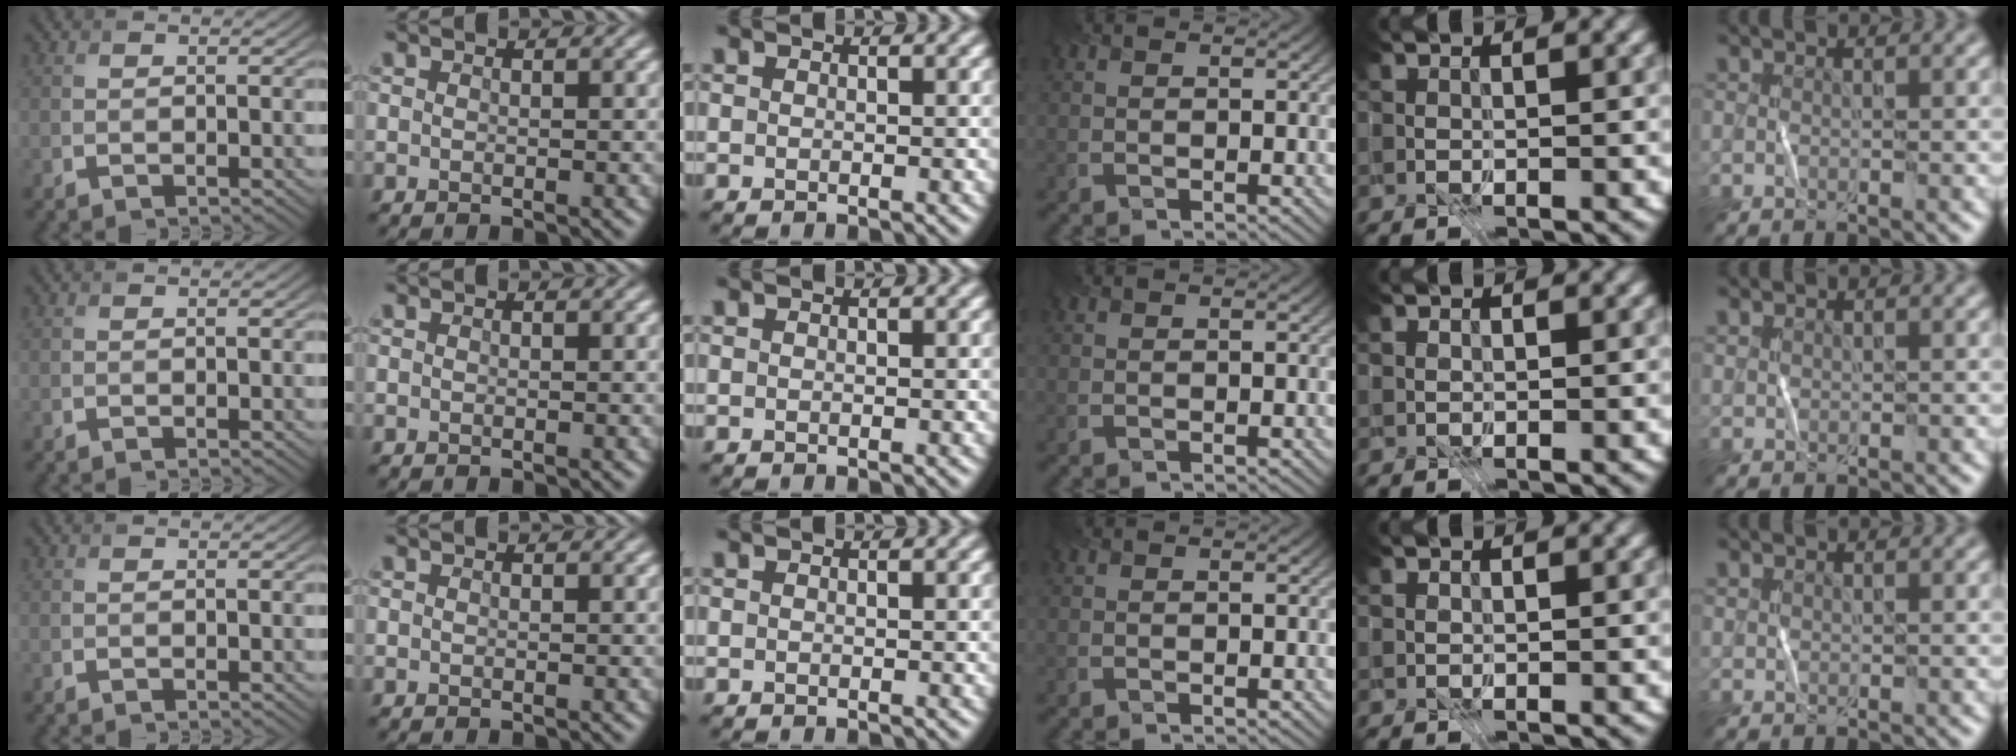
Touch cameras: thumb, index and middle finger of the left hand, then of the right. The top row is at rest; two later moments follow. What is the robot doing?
{"motion": "fold", "object": "file"}